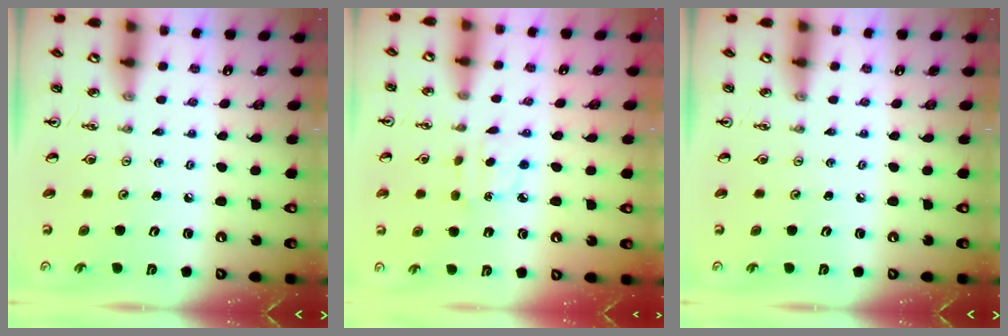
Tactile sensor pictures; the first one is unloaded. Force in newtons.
{"total": 4.2, "press": 4.1, "slide": 0.5}
{"total": 0.0}